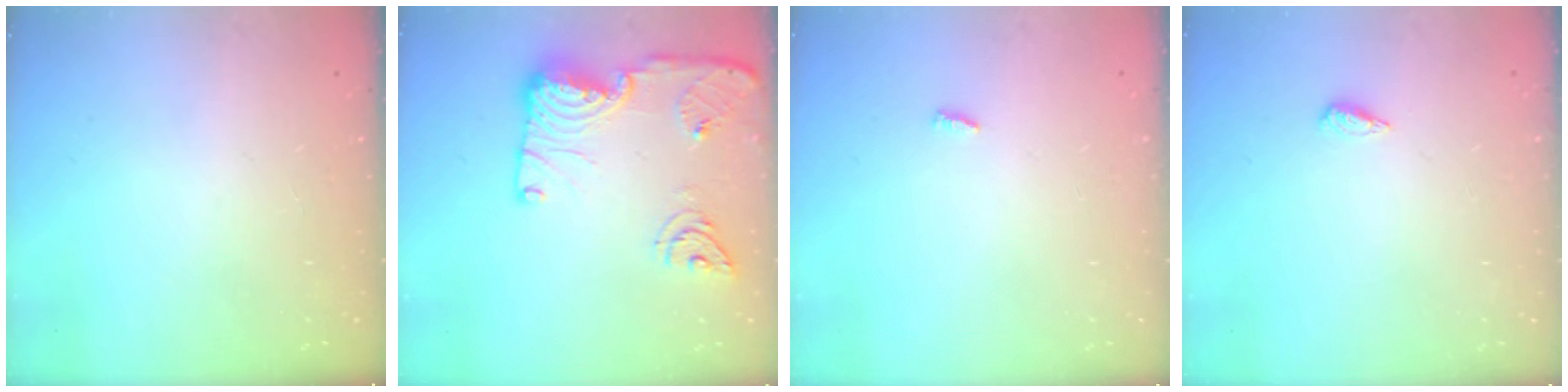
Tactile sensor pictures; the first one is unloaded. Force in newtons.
{"total": 18.3, "press": 18.2, "slide": 2.0}
{"total": 2.8, "press": 2.7, "slide": 0.3}
{"total": 2.2, "press": 2.2, "slide": 0.4}